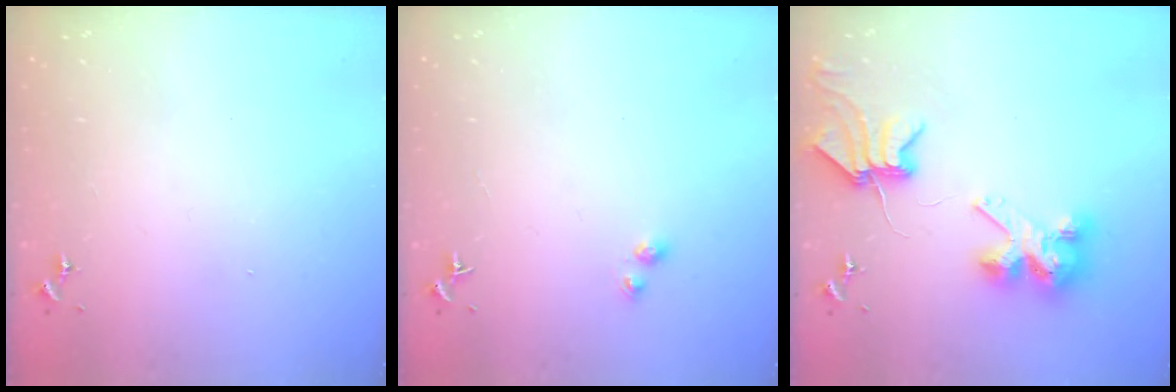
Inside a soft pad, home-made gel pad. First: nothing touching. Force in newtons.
{"total": 2.7, "press": 2.7, "slide": 0.3}
{"total": 9.5, "press": 9.4, "slide": 1.2}